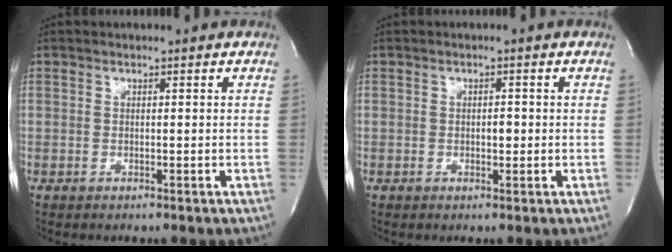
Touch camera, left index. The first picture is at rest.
{"total": 1.2, "force": [-0.1, 0.6, 1.0], "torque": [-0.012, 0.001, -0.003]}